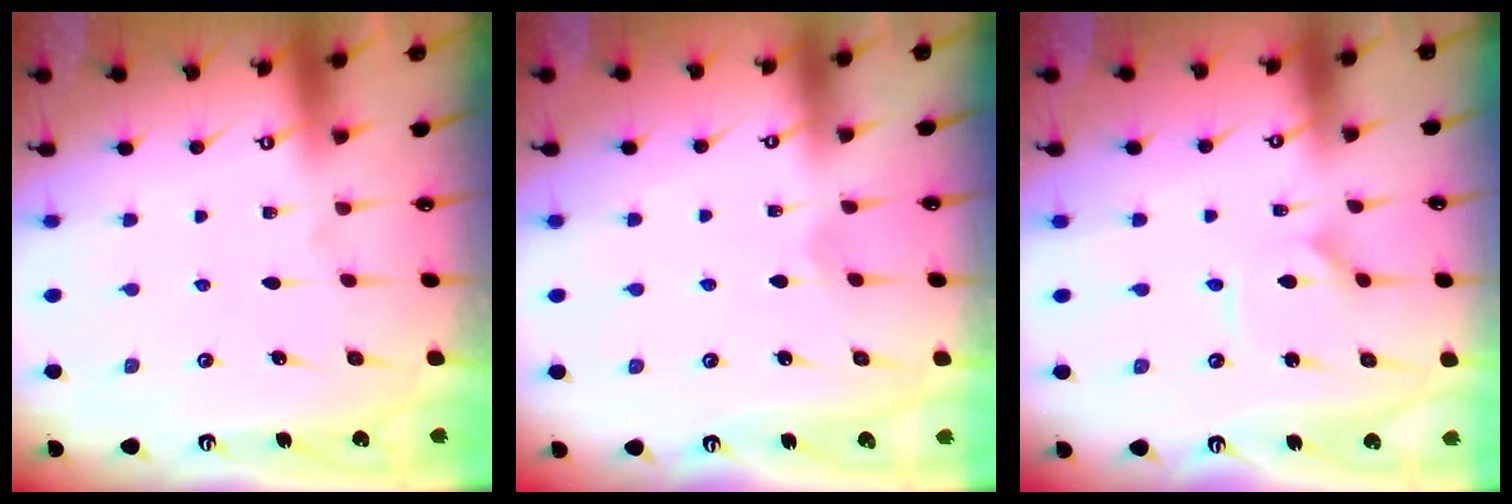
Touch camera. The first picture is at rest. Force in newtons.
{"total": 1.5, "press": 1.4, "slide": 0.1}
{"total": 1.4, "press": 1.4, "slide": 0.1}